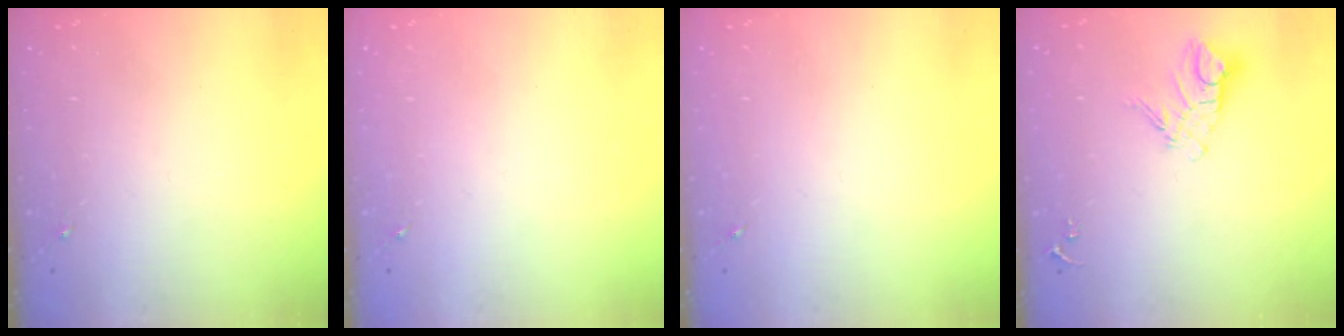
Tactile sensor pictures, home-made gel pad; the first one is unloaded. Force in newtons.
{"total": 0.0}
{"total": 0.0}
{"total": 10.6, "press": 10.5, "slide": 0.7}